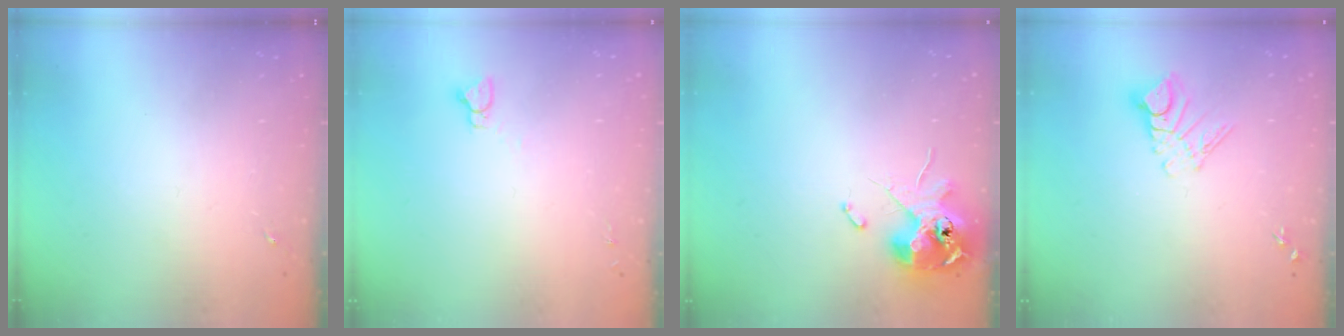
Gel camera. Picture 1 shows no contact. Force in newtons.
{"total": 2.9, "press": 2.9, "slide": 0.2}
{"total": 11.6, "press": 11.4, "slide": 2.1}
{"total": 8.9, "press": 8.9, "slide": 0.8}